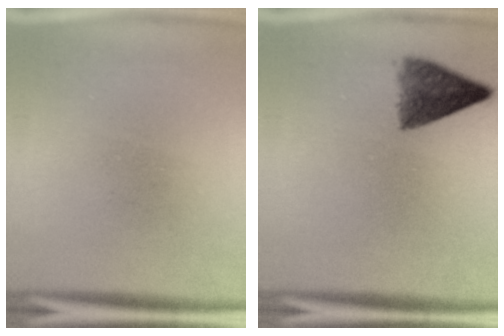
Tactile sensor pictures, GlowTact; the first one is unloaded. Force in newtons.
{"total": 6.5}